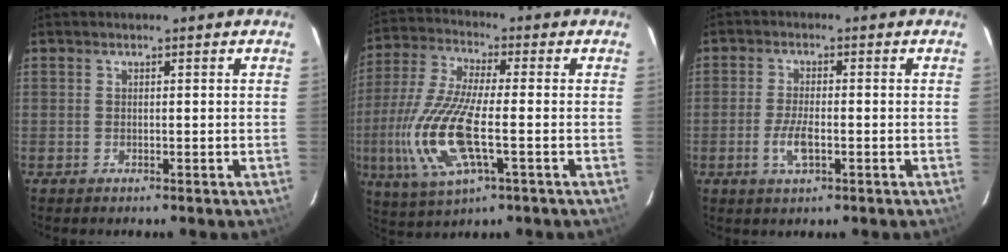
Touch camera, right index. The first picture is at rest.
{"total": 16.2, "force": [-3.7, 4.8, 15.0], "torque": [-0.330, -0.014, -0.072]}
{"total": 4.6, "force": [-1.5, 1.5, 4.0], "torque": [-0.088, -0.005, -0.030]}